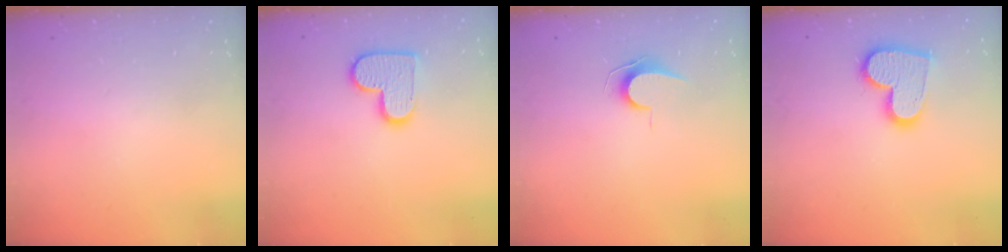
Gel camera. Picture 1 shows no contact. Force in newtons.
{"total": 11.9, "press": 11.9, "slide": 0.6}
{"total": 7.0, "press": 7.0, "slide": 0.6}
{"total": 13.6, "press": 13.5, "slide": 0.9}